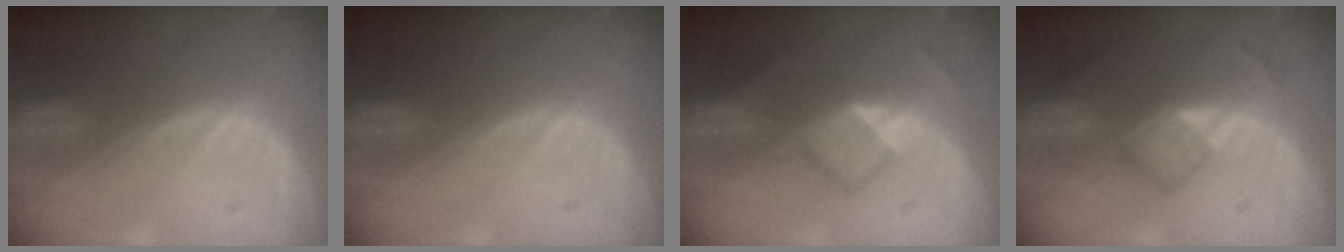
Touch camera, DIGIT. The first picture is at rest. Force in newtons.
{"total": 0.0}
{"total": 5.1, "press": 4.5, "slide": 2.3}
{"total": 4.9, "press": 4.6, "slide": 1.8}